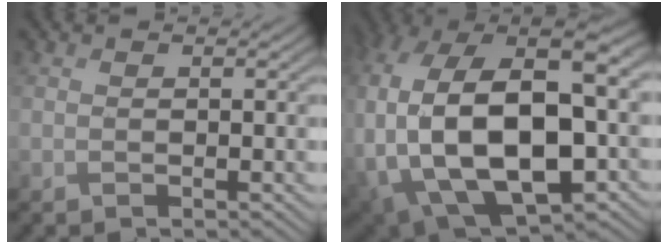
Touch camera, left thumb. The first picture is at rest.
{"total": 21.1, "force": [-3.2, 12.8, 16.5], "torque": [-0.361, -0.043, -0.039]}